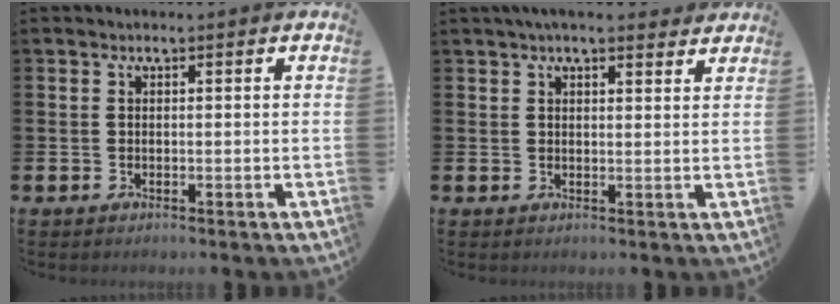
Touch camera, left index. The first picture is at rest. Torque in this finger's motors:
{"motor_torque": [0.92, -1.22, 0.09, 0.21]}